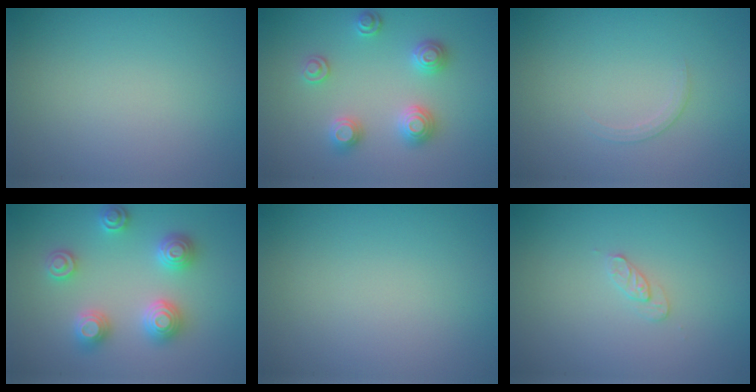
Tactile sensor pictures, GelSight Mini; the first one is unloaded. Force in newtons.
{"total": 2.9, "press": 2.8, "slide": 0.8}
{"total": 1.0, "press": 1.0, "slide": 0.0}
{"total": 4.4, "press": 4.4, "slide": 0.6}
{"total": 0.0}
{"total": 1.1, "press": 1.1, "slide": 0.2}